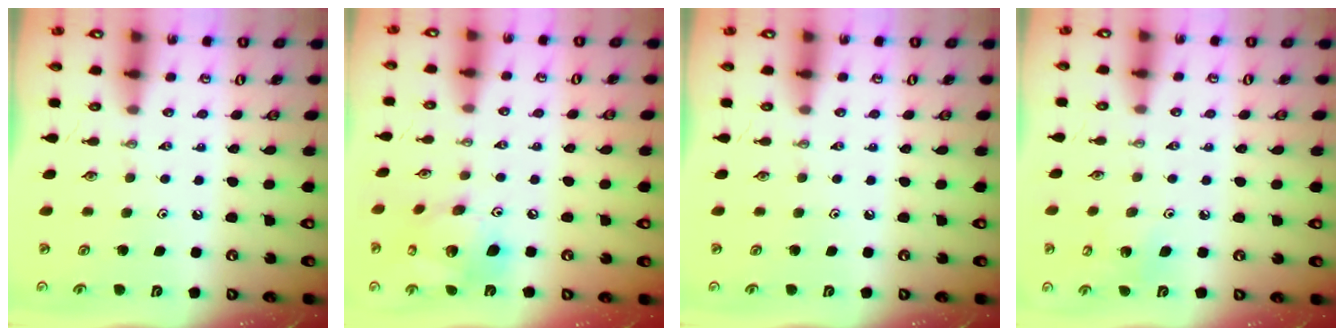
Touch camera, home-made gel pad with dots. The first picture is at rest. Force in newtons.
{"total": 16.0, "press": 15.8, "slide": 2.8}
{"total": 0.0}
{"total": 5.4, "press": 5.4, "slide": 0.9}